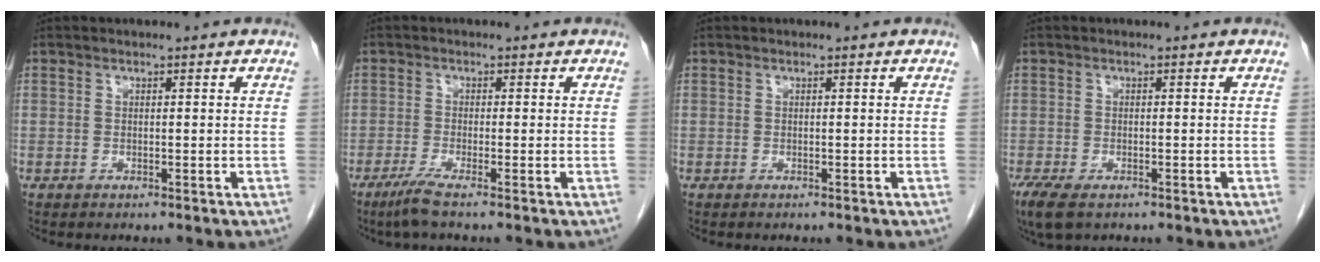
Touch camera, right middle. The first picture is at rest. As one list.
[{"total": 3.0, "force": [-2.0, -0.4, 2.2], "torque": [-0.053, -0.011, -0.045]}, {"total": 0.0}, {"total": 5.8, "force": [-3.9, 2.3, 3.6], "torque": [-0.076, -0.018, -0.063]}]